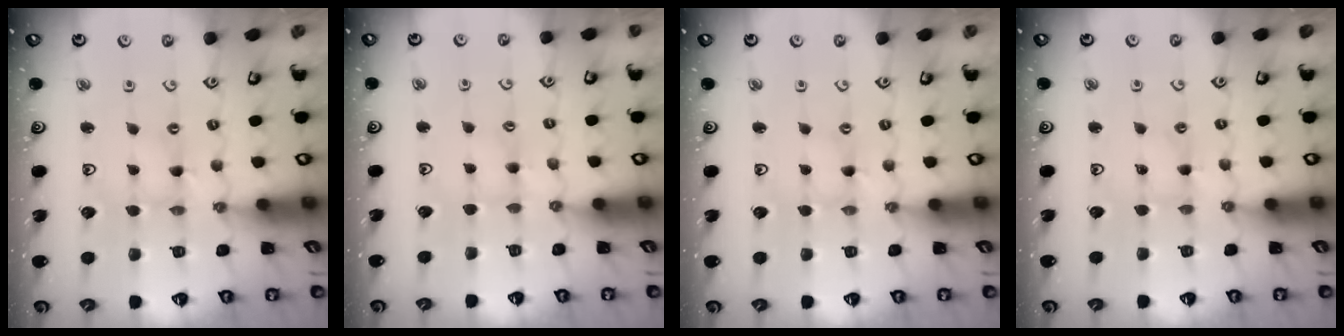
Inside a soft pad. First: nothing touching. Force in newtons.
{"total": 2.0, "press": 2.0, "slide": 0.2}
{"total": 0.0}
{"total": 0.8, "press": 0.8, "slide": 0.1}